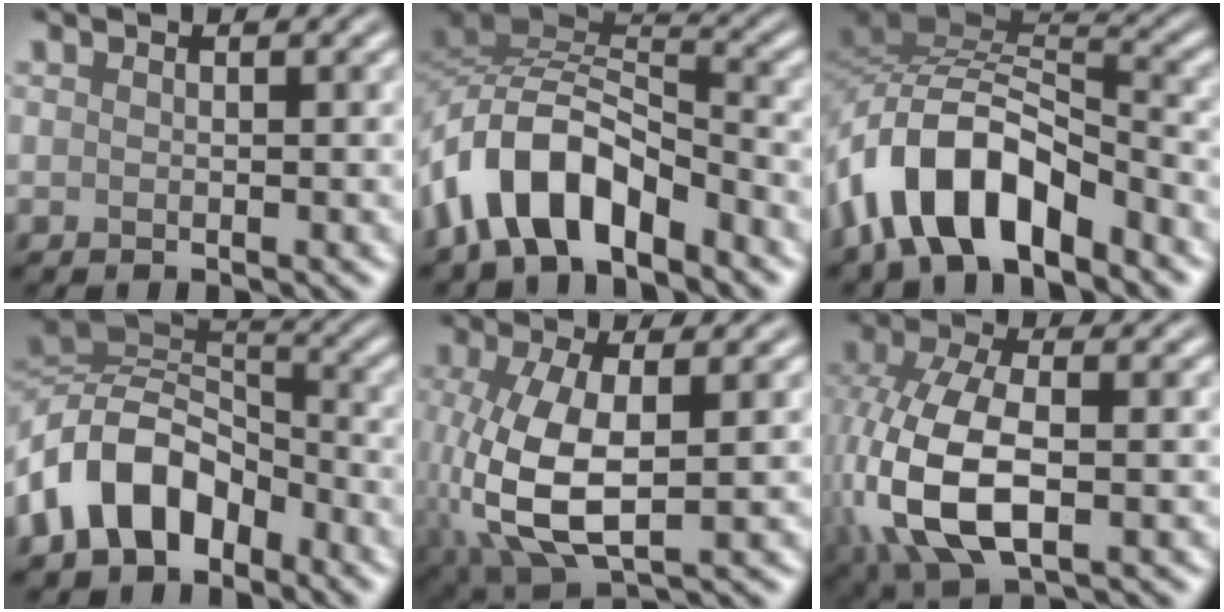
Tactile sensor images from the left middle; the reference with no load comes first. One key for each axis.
{"total": 8.7, "fx": -5.3, "fy": 4.3, "fz": 5.5, "tx": -0.089, "ty": 0.007, "tz": -0.109}
{"total": 10.4, "fx": -6.1, "fy": 4.7, "fz": 6.9, "tx": -0.118, "ty": 0.011, "tz": -0.125}
{"total": 9.5, "fx": -4.7, "fy": 6.0, "fz": 5.7, "tx": -0.103, "ty": 0.012, "tz": -0.105}
{"total": 8.6, "fx": -1.1, "fy": 4.0, "fz": 7.6, "tx": -0.184, "ty": -0.008, "tz": -0.017}
{"total": 10.6, "fx": -1.8, "fy": 5.7, "fz": 8.8, "tx": -0.212, "ty": -0.012, "tz": -0.037}